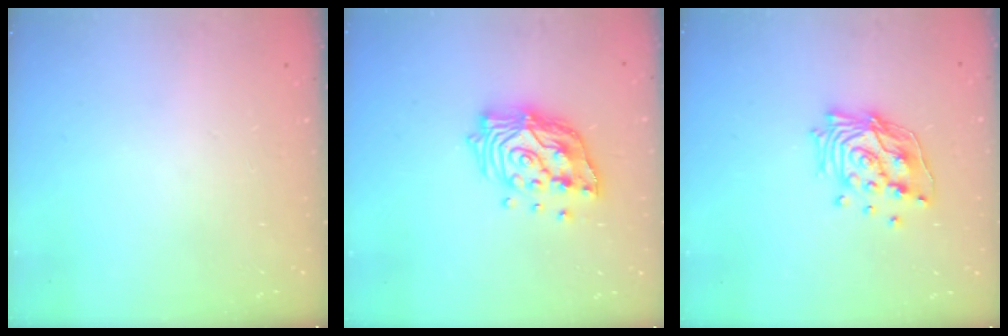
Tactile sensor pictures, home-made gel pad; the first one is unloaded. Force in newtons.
{"total": 16.1, "press": 16.0, "slide": 1.8}
{"total": 15.0, "press": 14.9, "slide": 2.0}